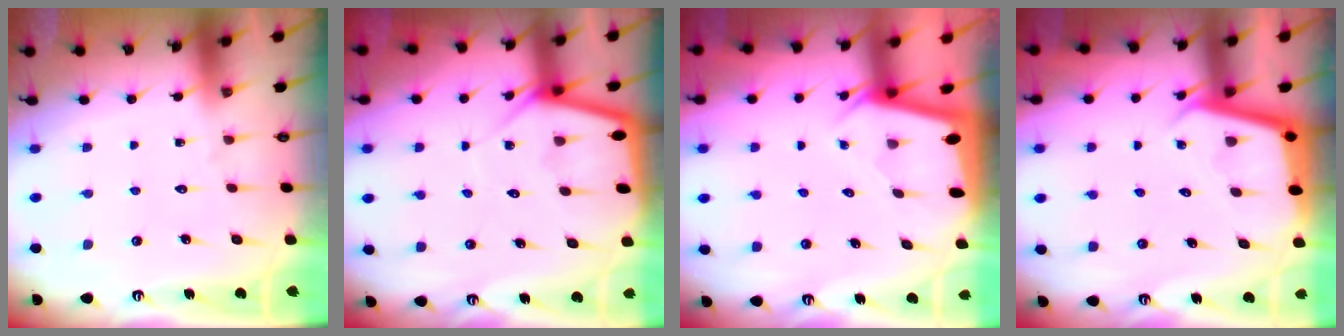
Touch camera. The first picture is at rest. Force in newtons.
{"total": 5.2, "press": 5.2, "slide": 0.4}
{"total": 1.8, "press": 1.8, "slide": 0.1}
{"total": 3.3, "press": 3.3, "slide": 0.2}